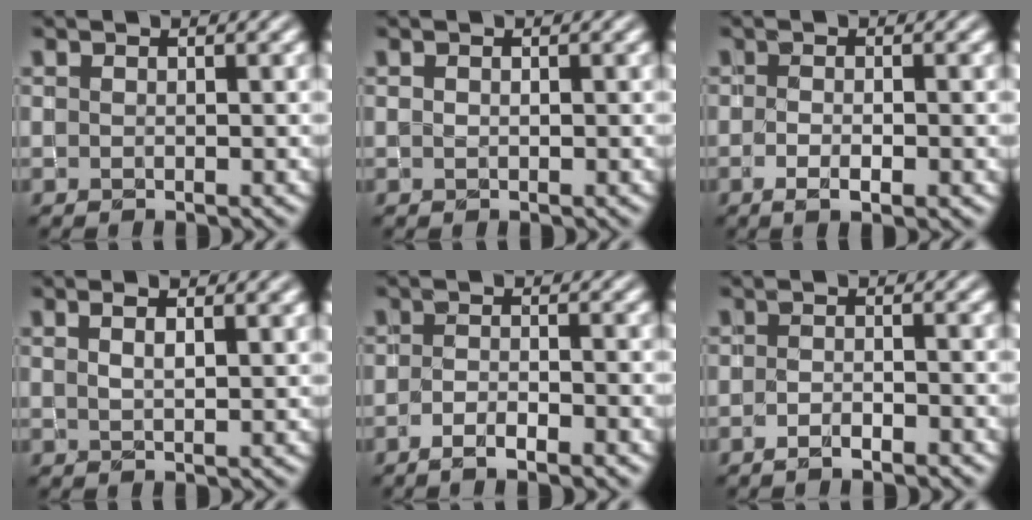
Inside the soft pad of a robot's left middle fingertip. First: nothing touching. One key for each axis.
{"total": 0.0}
{"total": 2.4, "fx": -0.8, "fy": 0.6, "fz": 2.2, "tx": -0.038, "ty": -0.008, "tz": -0.010}
{"total": 2.3, "fx": 1.5, "fy": 0.8, "fz": 1.6, "tx": -0.010, "ty": 0.005, "tz": 0.019}
{"total": 2.9, "fx": -1.7, "fy": 0.6, "fz": 2.2, "tx": -0.038, "ty": 0.002, "tz": -0.032}
{"total": 1.7, "fx": -1.3, "fy": 0.3, "fz": 1.0, "tx": -0.018, "ty": 0.005, "tz": -0.024}